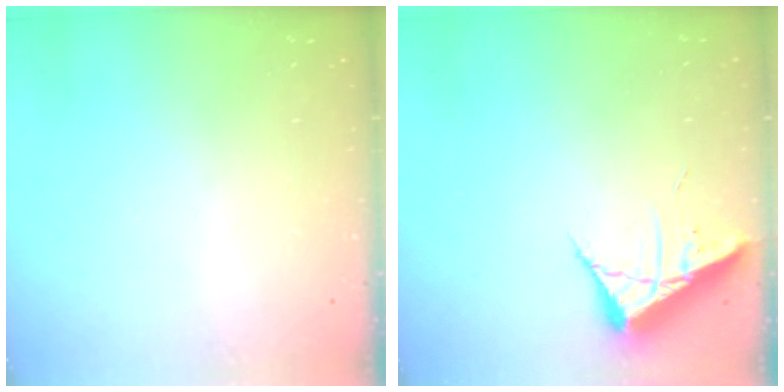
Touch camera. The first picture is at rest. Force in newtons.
{"total": 9.2, "press": 9.2, "slide": 0.8}